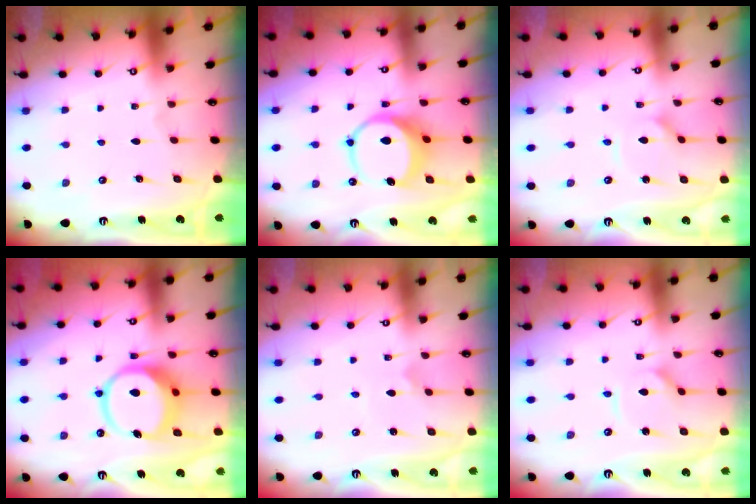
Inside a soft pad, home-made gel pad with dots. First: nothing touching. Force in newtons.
{"total": 9.2, "press": 9.1, "slide": 1.1}
{"total": 2.1, "press": 2.1, "slide": 0.3}
{"total": 12.1, "press": 12.0, "slide": 1.7}
{"total": 0.8, "press": 0.8, "slide": 0.0}
{"total": 2.5, "press": 2.5, "slide": 0.4}